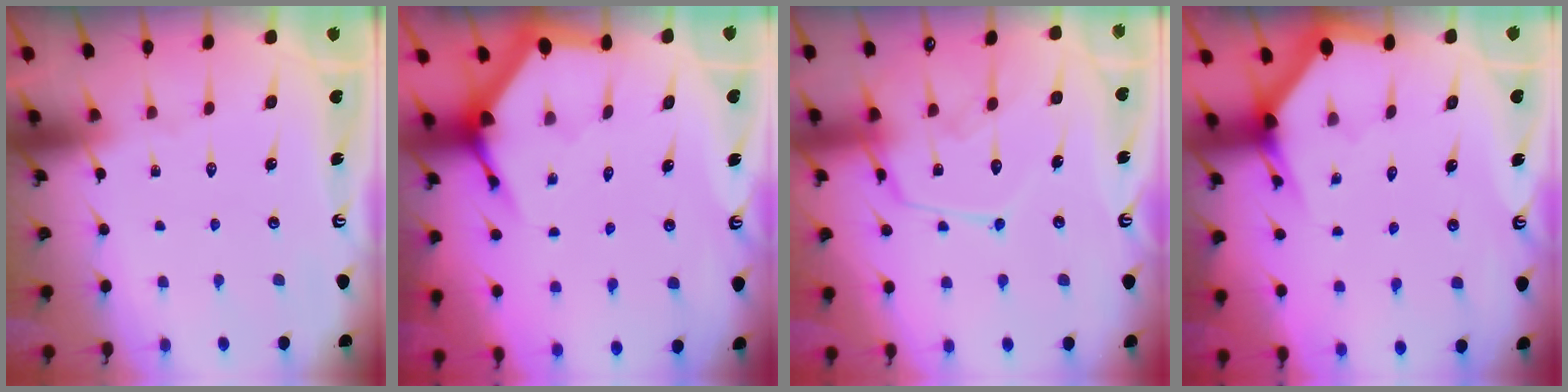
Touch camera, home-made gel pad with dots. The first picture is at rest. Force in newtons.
{"total": 3.9, "press": 3.9, "slide": 0.5}
{"total": 12.8, "press": 12.8, "slide": 0.4}
{"total": 2.9, "press": 2.9, "slide": 0.1}